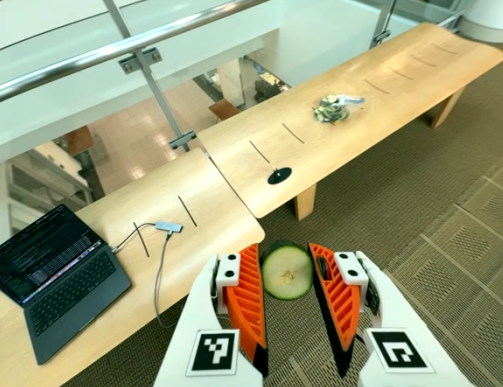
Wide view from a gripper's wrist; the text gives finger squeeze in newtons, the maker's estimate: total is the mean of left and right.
{"total": 8.7, "left": 8.5, "right": 8.9}